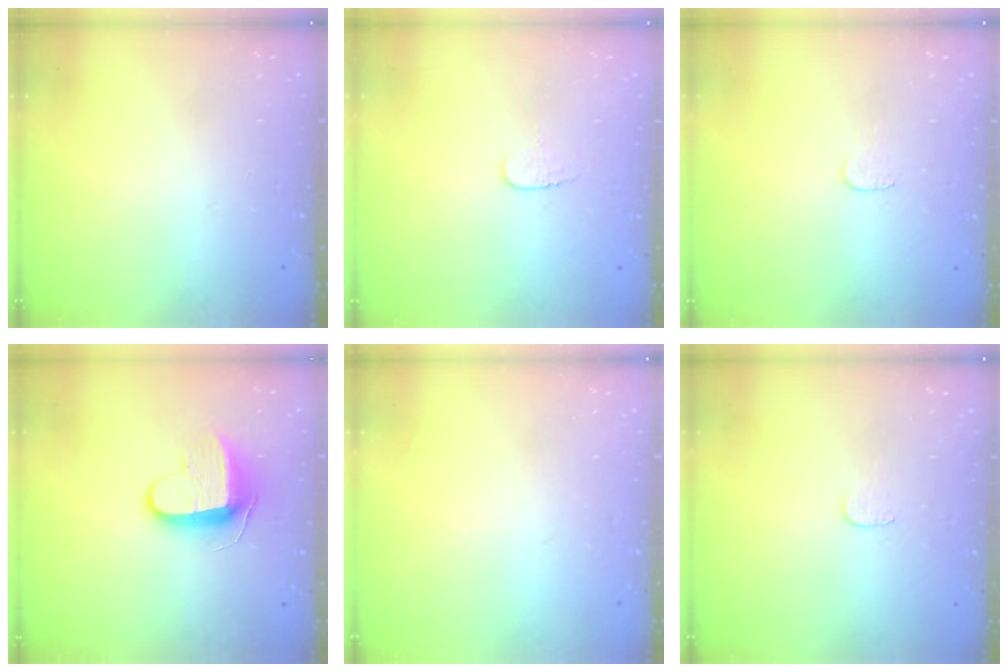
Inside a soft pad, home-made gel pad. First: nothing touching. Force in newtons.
{"total": 3.9, "press": 3.8, "slide": 0.4}
{"total": 3.0, "press": 3.0, "slide": 0.3}
{"total": 9.2, "press": 9.2, "slide": 0.9}
{"total": 0.0}
{"total": 3.0, "press": 3.0, "slide": 0.3}